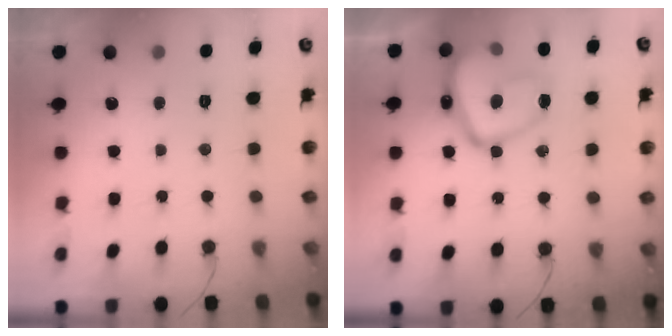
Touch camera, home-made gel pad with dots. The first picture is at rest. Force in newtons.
{"total": 17.7, "press": 17.7, "slide": 1.5}